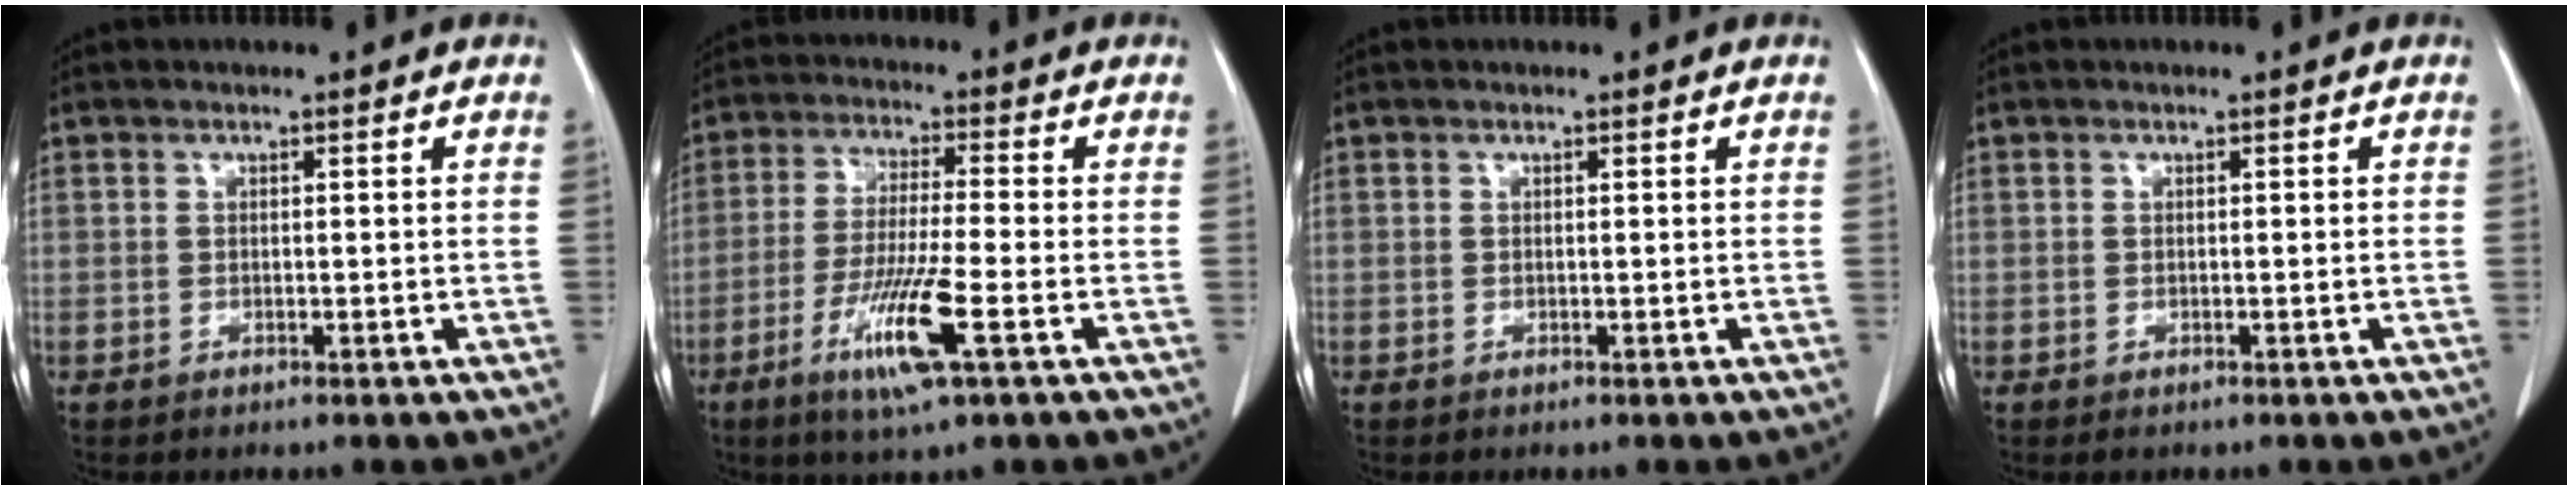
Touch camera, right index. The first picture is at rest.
{"total": 10.2, "force": [-4.2, 0.1, 9.2], "torque": [-0.182, -0.020, -0.079]}
{"total": 0.0}
{"total": 0.7, "force": [-0.3, 0.6, 0.1], "torque": [-0.002, 0.004, -0.002]}